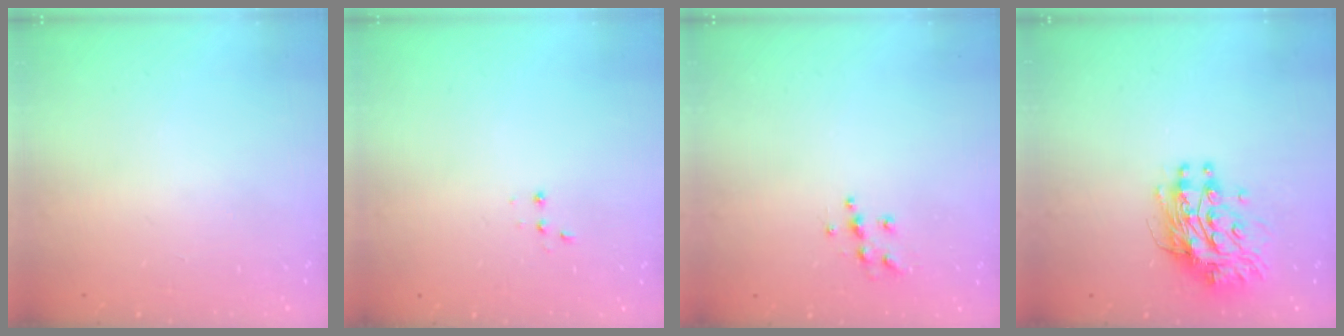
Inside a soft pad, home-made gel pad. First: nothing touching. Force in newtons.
{"total": 2.8, "press": 2.7, "slide": 0.7}
{"total": 6.4, "press": 6.4, "slide": 0.6}
{"total": 11.5, "press": 11.5, "slide": 1.0}